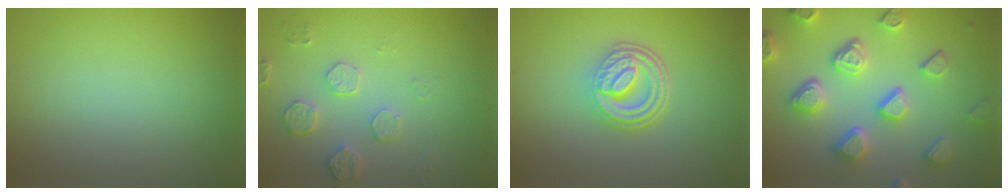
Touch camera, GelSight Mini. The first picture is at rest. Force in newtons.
{"total": 2.7, "press": 2.7, "slide": 0.5}
{"total": 4.7, "press": 3.5, "slide": 3.0}
{"total": 6.4, "press": 5.4, "slide": 3.4}